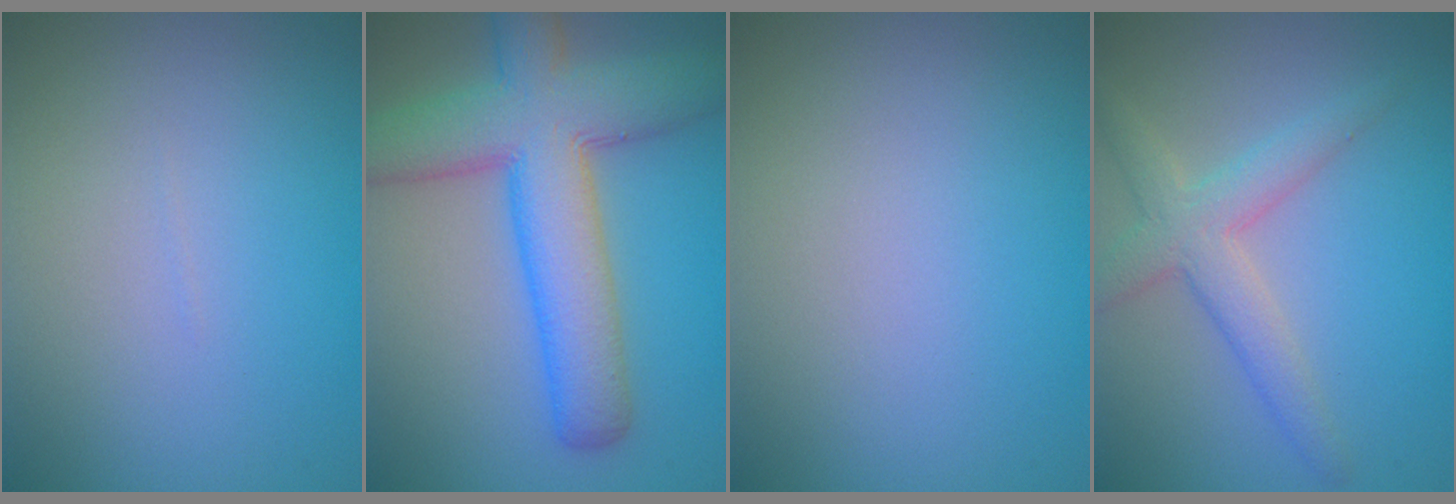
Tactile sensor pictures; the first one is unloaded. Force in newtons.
{"total": 9.9, "press": 9.9, "slide": 0.4}
{"total": 0.0}
{"total": 3.8, "press": 3.8, "slide": 0.3}